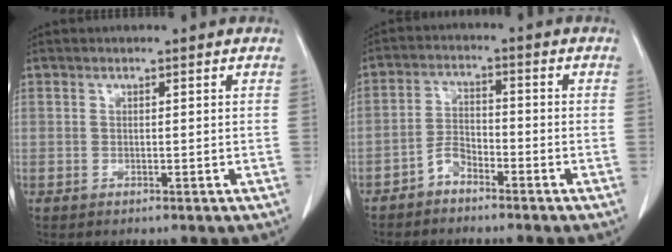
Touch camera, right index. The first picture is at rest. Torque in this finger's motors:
{"motor_torque": [0.37, -0.34, 0.06, 0.05]}